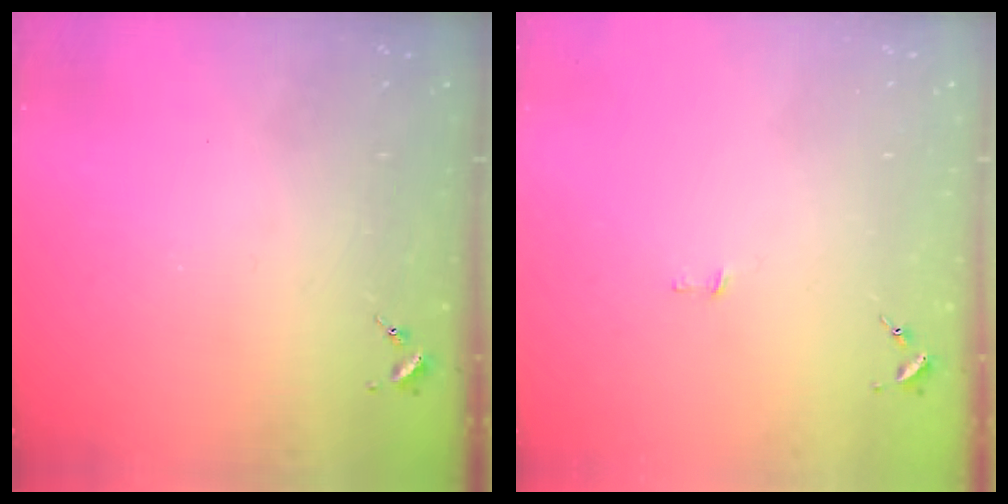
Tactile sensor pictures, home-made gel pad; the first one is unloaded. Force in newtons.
{"total": 2.1, "press": 2.1, "slide": 0.2}